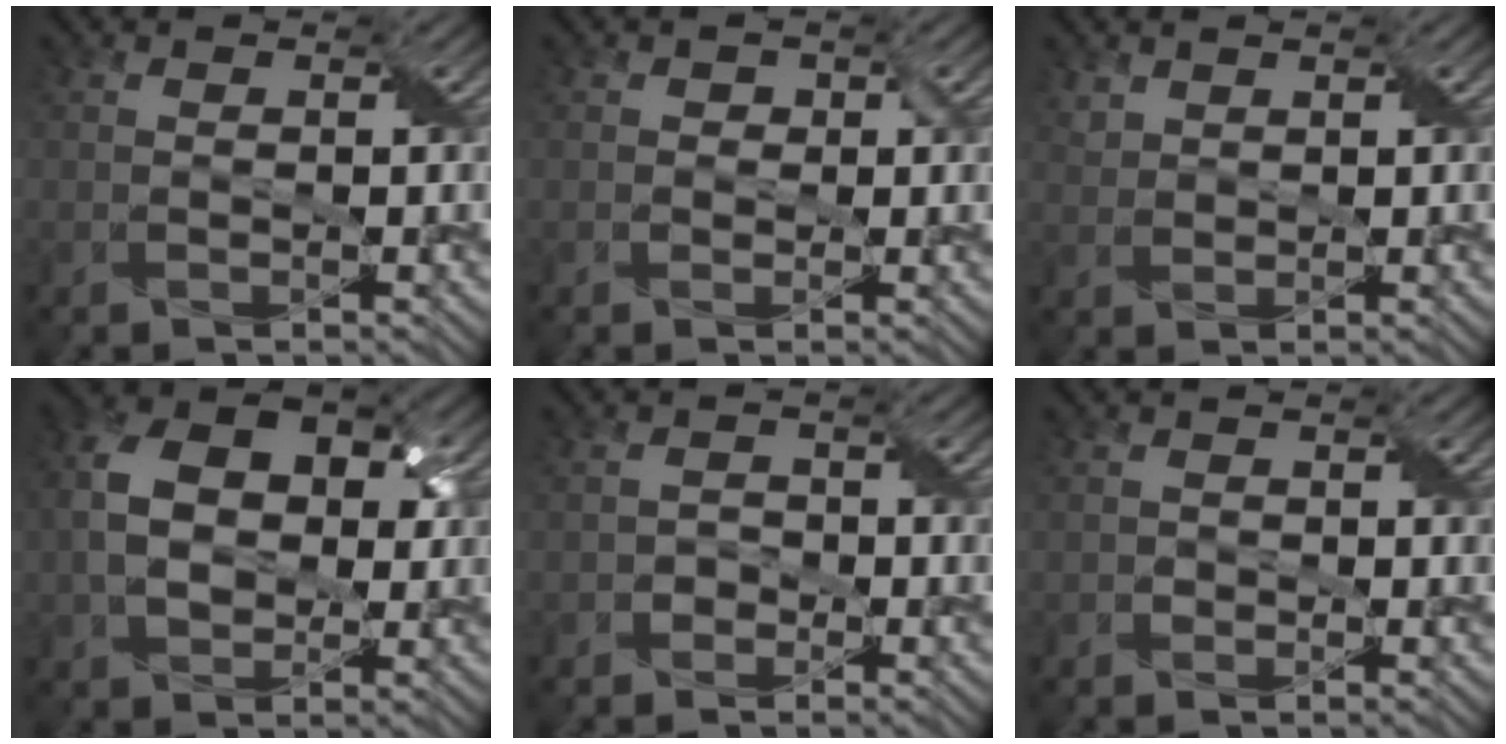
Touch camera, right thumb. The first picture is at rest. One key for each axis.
{"total": 1.2, "fx": 0.1, "fy": 1.1, "fz": 0.4, "tx": -0.005, "ty": -0.002, "tz": 0.000}
{"total": 1.5, "fx": 1.3, "fy": 0.7, "fz": 0.3, "tx": -0.016, "ty": 0.003, "tz": 0.030}
{"total": 9.9, "fx": 1.0, "fy": 6.7, "fz": 7.1, "tx": -0.148, "ty": 0.013, "tz": 0.013}
{"total": 1.5, "fx": -0.8, "fy": 1.2, "fz": 0.4, "tx": -0.006, "ty": 0.003, "tz": -0.017}
{"total": 0.9, "fx": -0.2, "fy": 0.8, "fz": 0.3, "tx": -0.007, "ty": -0.003, "tz": -0.006}